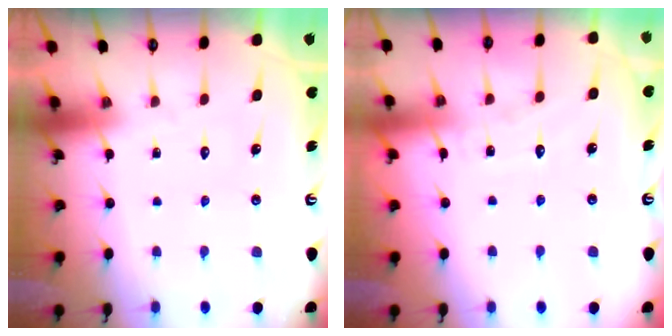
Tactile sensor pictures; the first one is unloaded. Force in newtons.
{"total": 4.9, "press": 4.8, "slide": 0.3}